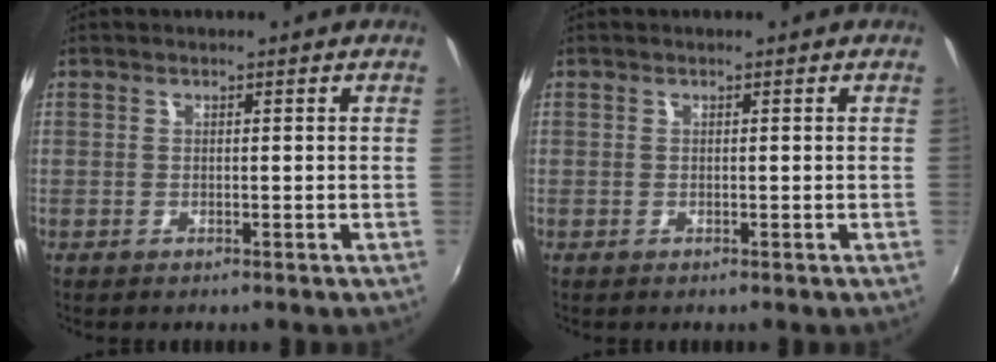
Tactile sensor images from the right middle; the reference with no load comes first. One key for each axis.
{"total": 0.0}